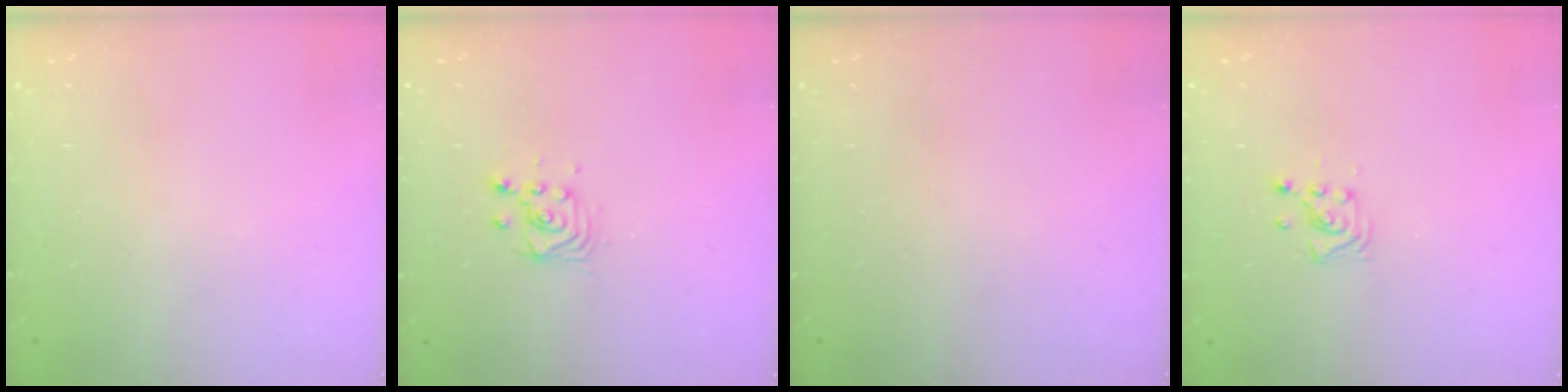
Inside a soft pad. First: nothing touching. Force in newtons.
{"total": 3.3, "press": 3.3, "slide": 0.4}
{"total": 0.0}
{"total": 2.9, "press": 2.9, "slide": 0.3}